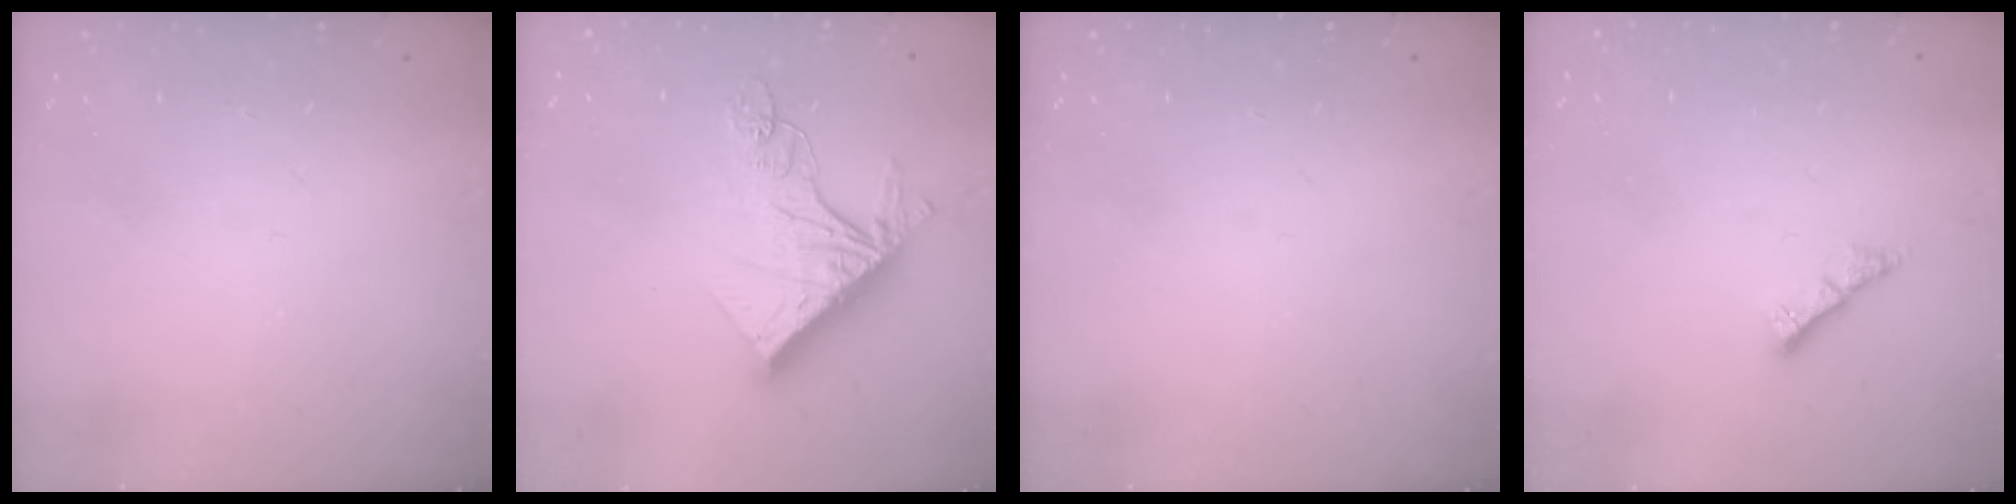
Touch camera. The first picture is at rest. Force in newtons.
{"total": 15.4, "press": 15.3, "slide": 0.9}
{"total": 0.0}
{"total": 3.0, "press": 3.0, "slide": 0.1}